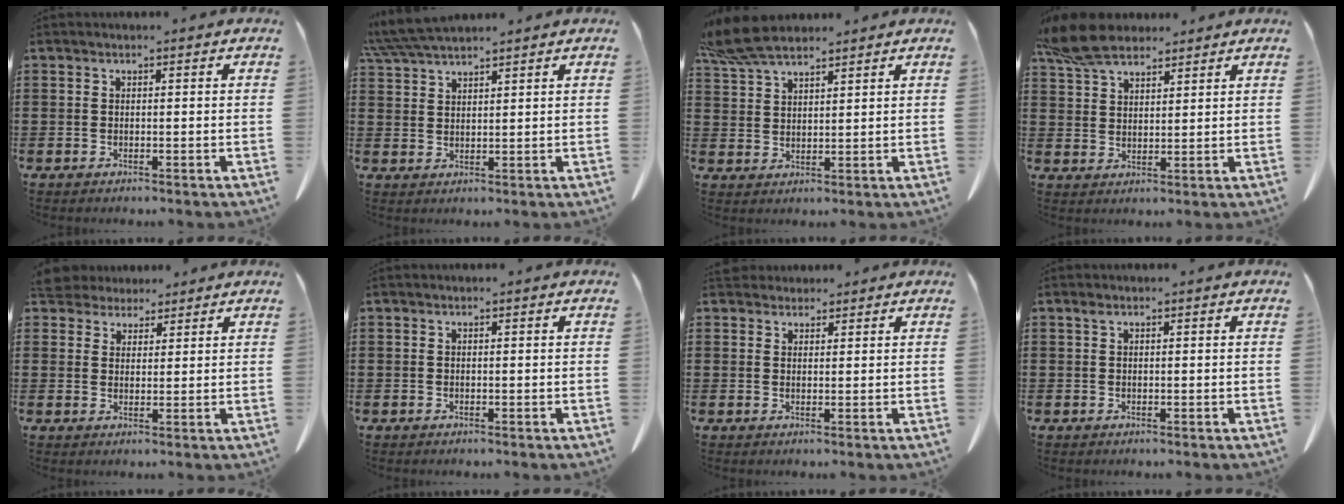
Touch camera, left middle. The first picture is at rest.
{"total": 5.4, "force": [4.9, 0.5, 2.2], "torque": [-0.058, -0.010, 0.094]}
{"total": 7.1, "force": [5.9, 1.8, 3.5], "torque": [-0.086, -0.007, 0.114]}
{"total": 7.9, "force": [6.4, 2.7, 3.7], "torque": [-0.093, -0.004, 0.122]}
{"total": 3.9, "force": [3.6, 1.4, 0.2], "torque": [-0.019, -0.006, 0.069]}
{"total": 0.0}
{"total": 2.3, "force": [2.1, 0.8, 0.2], "torque": [-0.009, 0.000, 0.043]}
{"total": 0.6, "force": [0.4, 0.3, 0.4], "torque": [-0.010, 0.001, 0.008]}